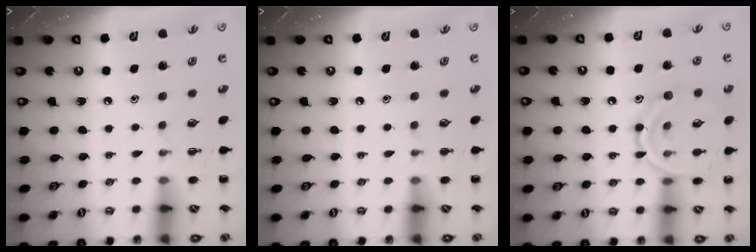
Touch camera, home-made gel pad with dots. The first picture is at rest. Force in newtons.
{"total": 0.0}
{"total": 12.2, "press": 12.2, "slide": 0.5}